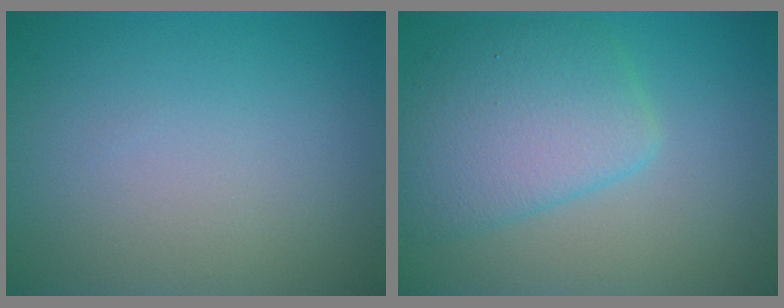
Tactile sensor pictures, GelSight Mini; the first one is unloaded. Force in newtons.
{"total": 5.5, "press": 5.4, "slide": 0.2}